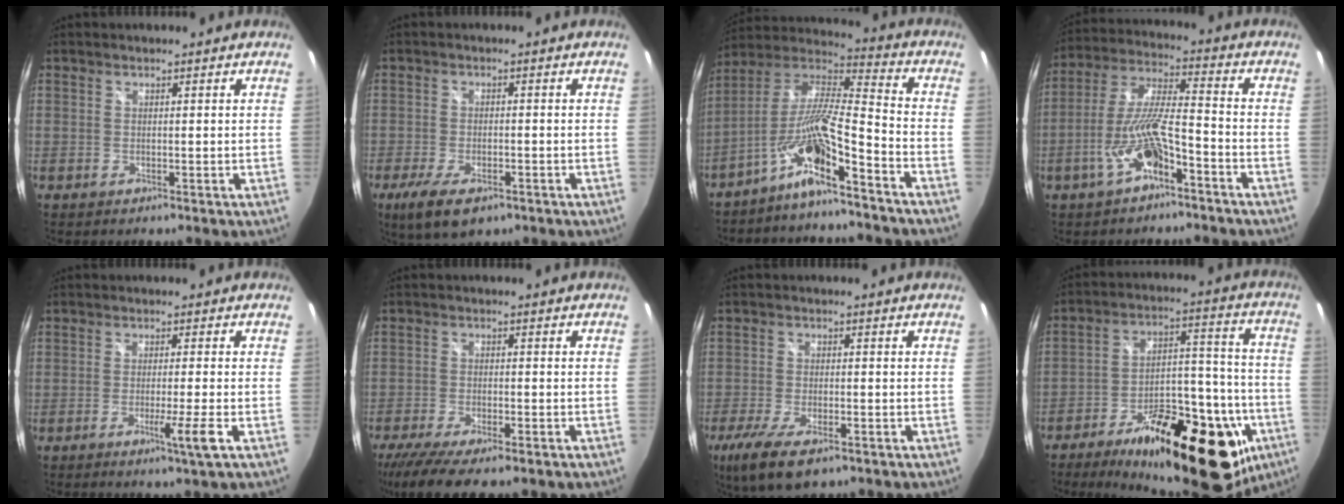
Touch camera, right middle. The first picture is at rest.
{"total": 8.0, "force": [-4.5, 3.2, 5.7], "torque": [-0.130, -0.030, -0.079]}
{"total": 11.2, "force": [-7.0, -0.2, 8.8], "torque": [-0.160, 0.002, -0.134]}
{"total": 11.0, "force": [-5.9, 2.6, 9.0], "torque": [-0.195, 0.001, -0.104]}
{"total": 4.1, "force": [-1.4, -1.5, 3.6], "torque": [-0.064, -0.010, -0.027]}
{"total": 12.2, "force": [-8.9, 3.2, 7.7], "torque": [-0.169, -0.052, -0.147]}
{"total": 10.5, "force": [-6.2, 3.9, 7.5], "torque": [-0.171, -0.040, -0.111]}
{"total": 30.5, "force": [-16.6, 12.4, 22.4], "torque": [-0.314, 0.015, -0.229]}